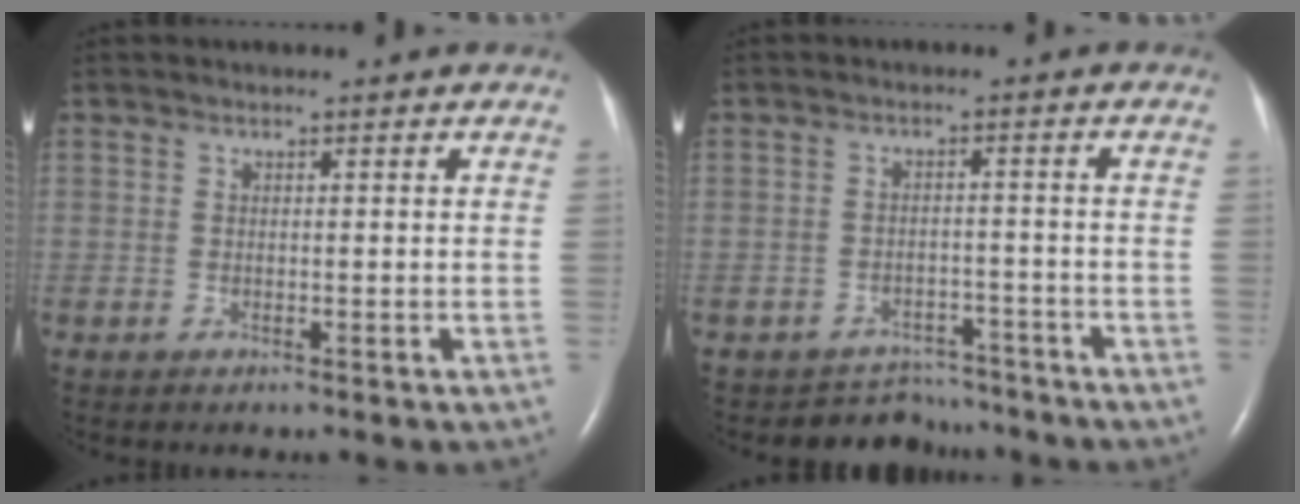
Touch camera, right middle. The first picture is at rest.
{"total": 5.2, "force": [-4.6, 1.9, -1.2], "torque": [0.017, 0.021, -0.066]}